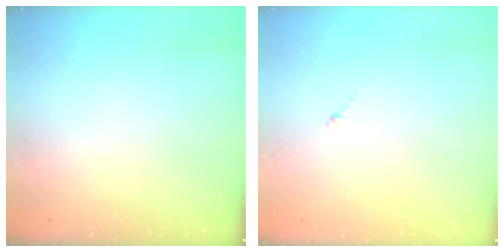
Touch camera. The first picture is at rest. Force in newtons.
{"total": 0.7, "press": 0.6, "slide": 0.4}